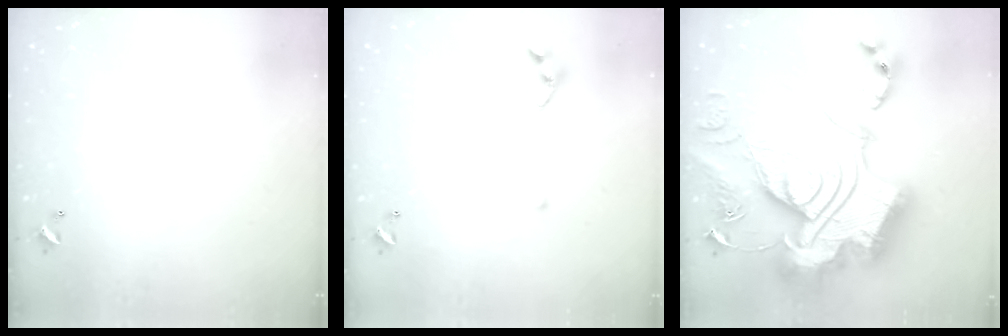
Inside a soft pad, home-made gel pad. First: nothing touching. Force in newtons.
{"total": 3.8, "press": 3.8, "slide": 0.4}
{"total": 0.7, "press": 0.7, "slide": 0.1}